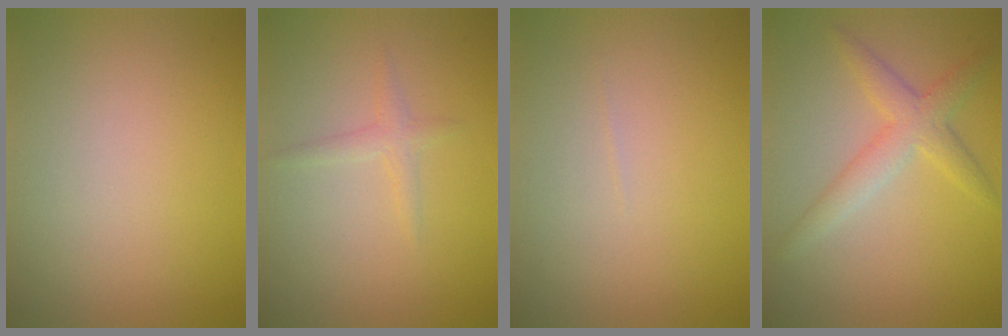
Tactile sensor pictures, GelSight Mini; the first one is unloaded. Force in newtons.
{"total": 1.2, "press": 1.2, "slide": 0.1}
{"total": 0.0}
{"total": 3.3, "press": 3.3, "slide": 0.3}